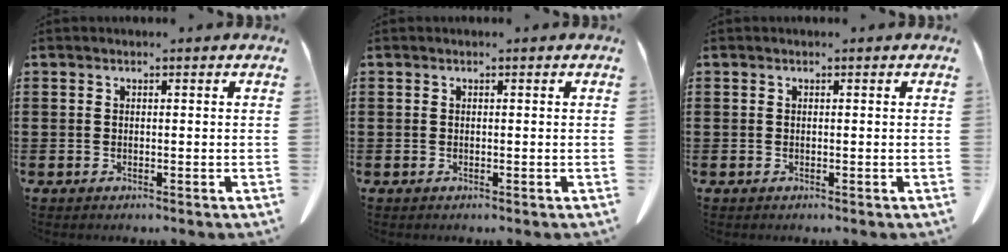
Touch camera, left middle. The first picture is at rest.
{"total": 0.0}
{"total": 0.0}